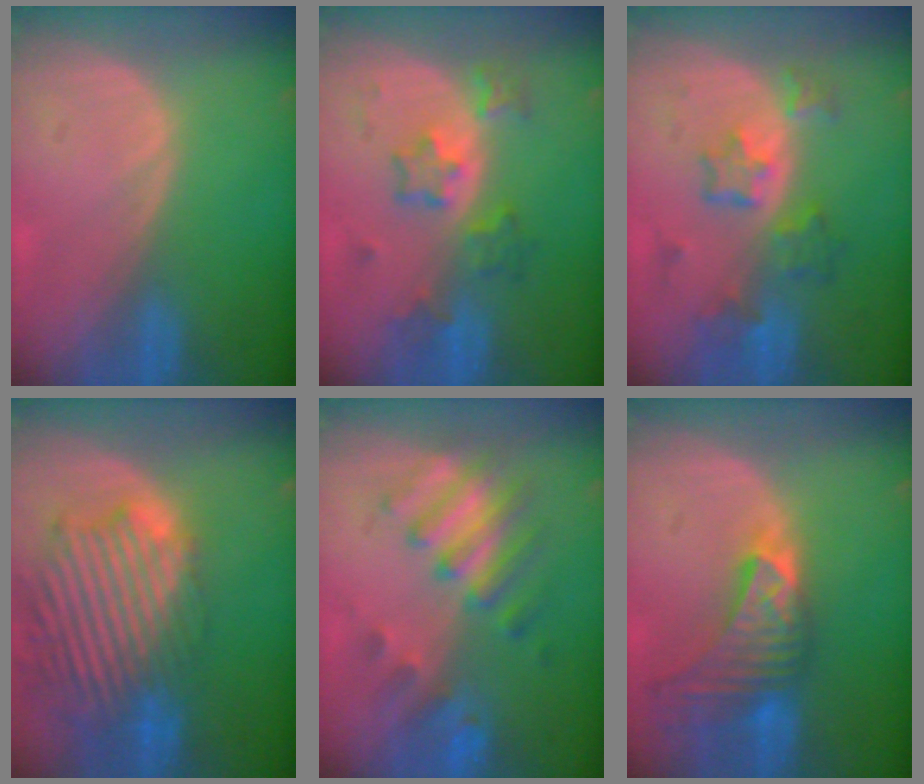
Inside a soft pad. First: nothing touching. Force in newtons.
{"total": 6.2, "press": 5.9, "slide": 1.7}
{"total": 7.2, "press": 6.4, "slide": 3.4}
{"total": 13.9, "press": 11.9, "slide": 7.2}
{"total": 7.4, "press": 7.3, "slide": 1.1}
{"total": 9.1, "press": 8.2, "slide": 3.9}